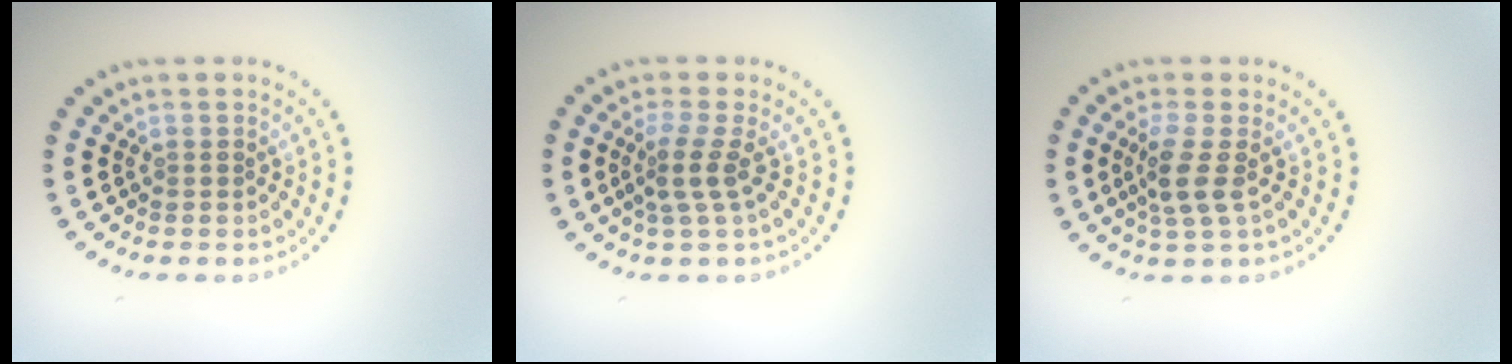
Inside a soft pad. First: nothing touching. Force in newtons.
{"total": 2.5, "press": 1.8, "slide": 1.7}
{"total": 2.7, "press": 2.1, "slide": 1.7}